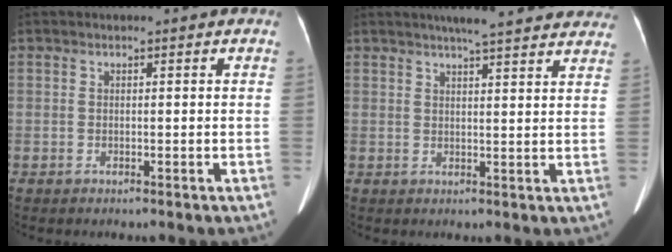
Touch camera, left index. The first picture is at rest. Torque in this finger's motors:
{"motor_torque": [0.07, -0.10, 0.00, 0.05]}